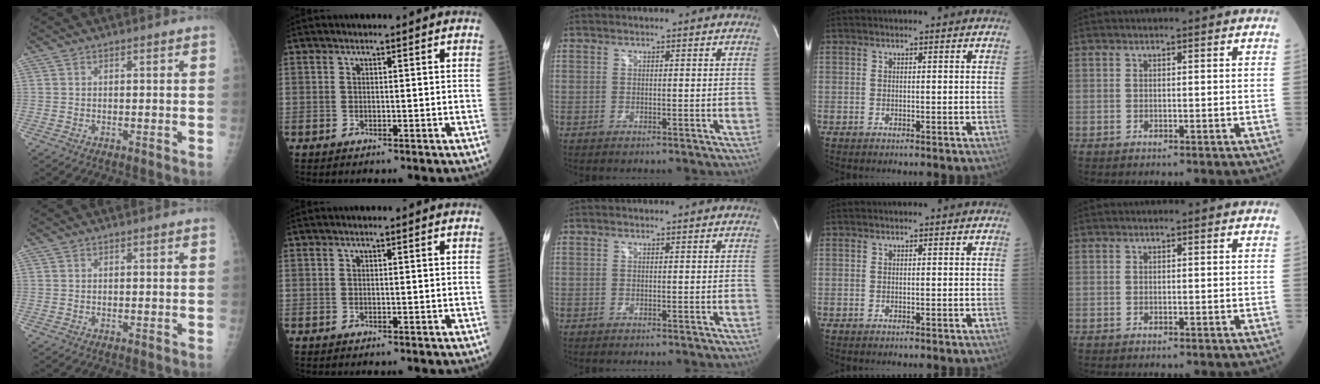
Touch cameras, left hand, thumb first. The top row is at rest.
{}